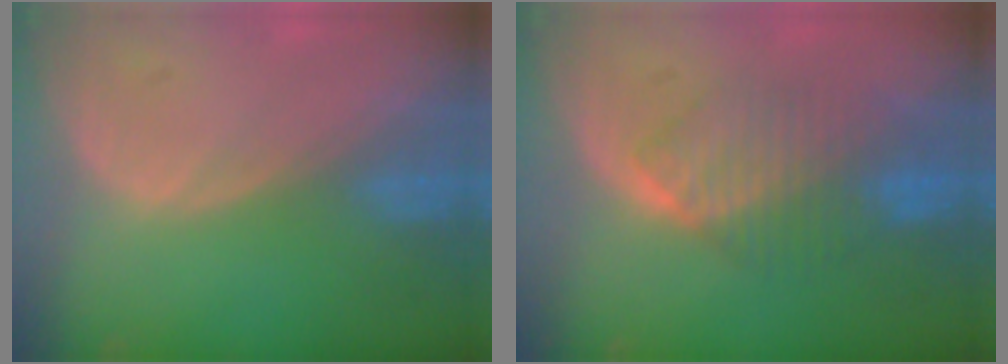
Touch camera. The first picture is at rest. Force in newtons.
{"total": 7.2, "press": 7.1, "slide": 1.0}